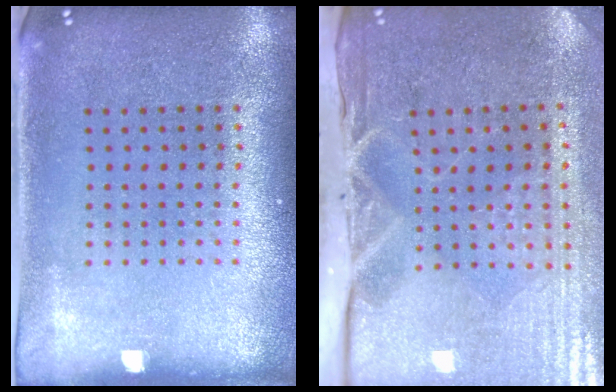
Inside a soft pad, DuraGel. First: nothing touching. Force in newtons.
{"total": 5.0, "press": 4.1, "slide": 2.8}